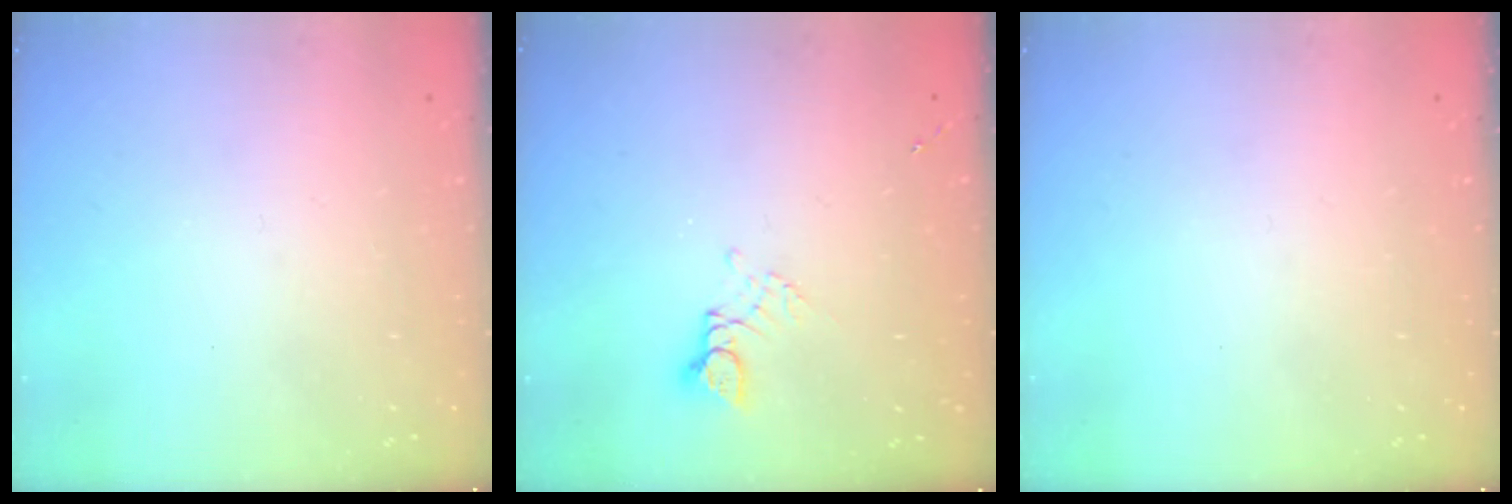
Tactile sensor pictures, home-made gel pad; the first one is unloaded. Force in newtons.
{"total": 3.3, "press": 3.2, "slide": 0.4}
{"total": 0.0}